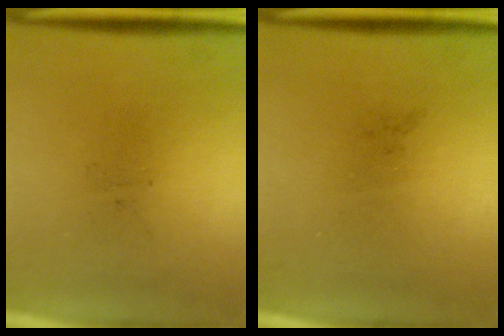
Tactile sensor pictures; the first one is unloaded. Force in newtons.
{"total": 0.0}